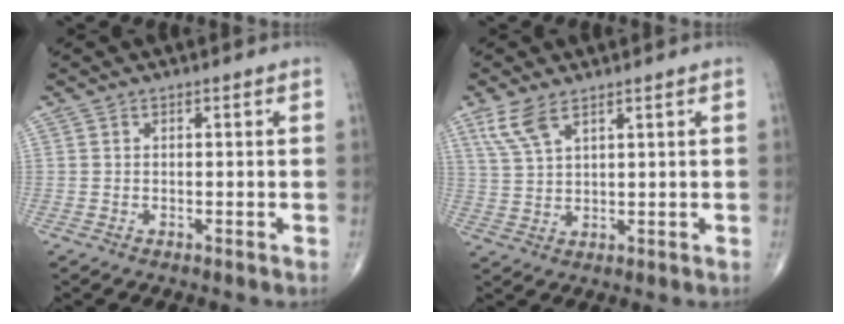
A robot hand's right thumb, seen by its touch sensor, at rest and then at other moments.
{"total": 5.6, "force": [3.5, 2.1, 3.8], "torque": [-0.086, -0.006, 0.080]}